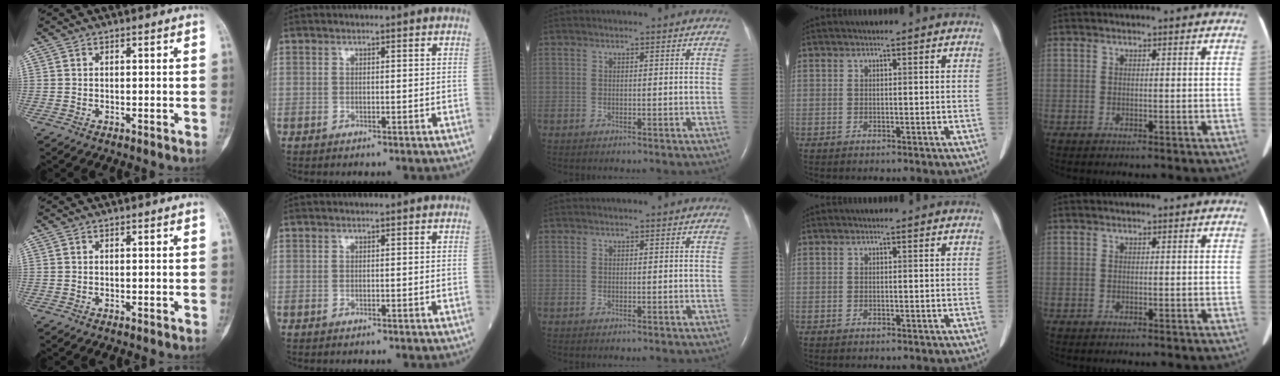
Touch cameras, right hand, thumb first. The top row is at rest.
{}